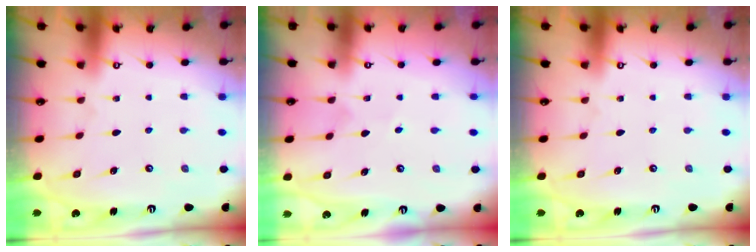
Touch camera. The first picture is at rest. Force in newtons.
{"total": 2.5, "press": 2.3, "slide": 0.9}
{"total": 0.0}